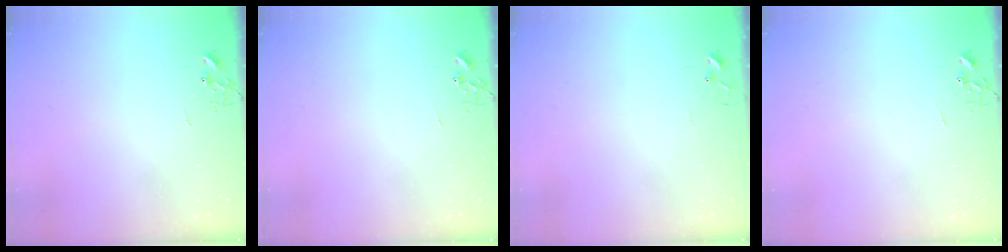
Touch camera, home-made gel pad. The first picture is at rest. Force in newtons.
{"total": 0.0}
{"total": 4.9, "press": 4.8, "slide": 0.4}
{"total": 0.0}